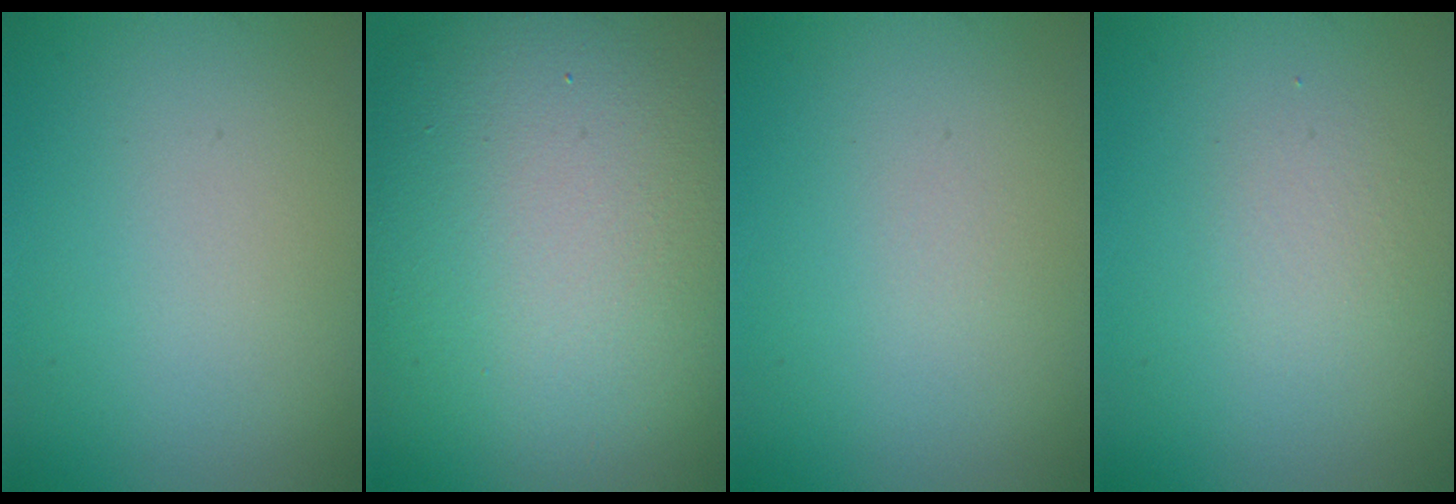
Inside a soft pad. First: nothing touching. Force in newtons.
{"total": 18.1, "press": 18.1, "slide": 0.8}
{"total": 0.0}
{"total": 1.2, "press": 1.2, "slide": 0.0}